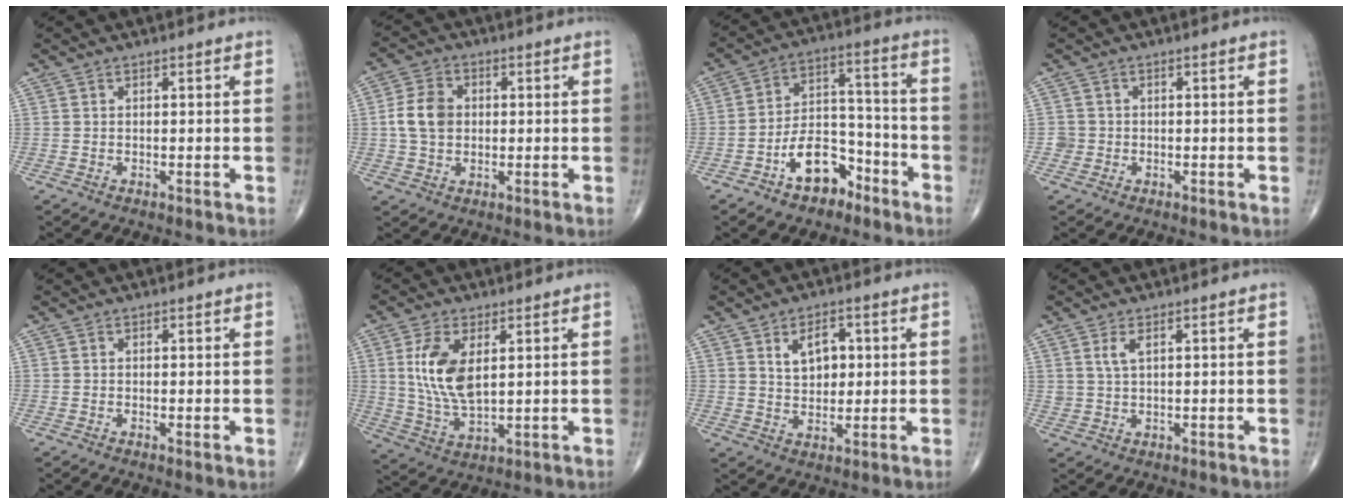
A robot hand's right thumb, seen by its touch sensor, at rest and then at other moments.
{"total": 7.1, "force": [0.3, 5.4, 4.5], "torque": [-0.078, 0.009, 0.002]}
{"total": 11.0, "force": [-6.3, 6.6, 6.1], "torque": [-0.075, 0.067, -0.106]}
{"total": 1.8, "force": [-0.4, 1.8, -0.1], "torque": [0.015, 0.008, -0.012]}
{"total": 0.7, "force": [0.0, 0.2, 0.7], "torque": [-0.015, -0.004, -0.003]}
{"total": 10.8, "force": [2.7, 5.4, 9.0], "torque": [-0.176, -0.016, 0.059]}
{"total": 6.5, "force": [2.0, 4.2, 4.5], "torque": [-0.049, -0.008, 0.035]}
{"total": 2.6, "force": [1.3, 1.1, 2.0], "torque": [-0.043, -0.003, 0.031]}